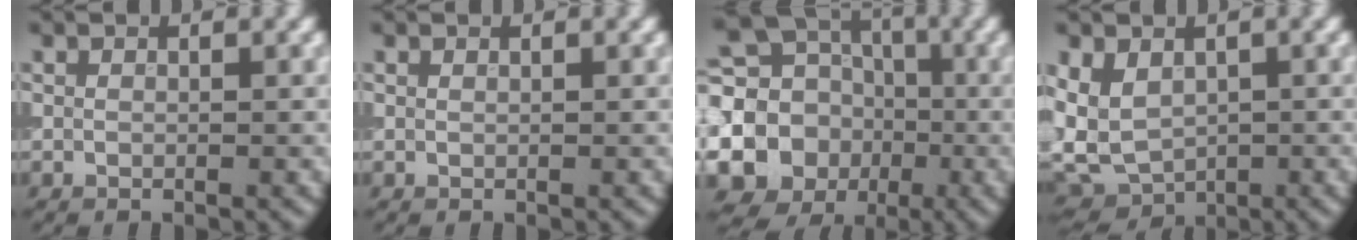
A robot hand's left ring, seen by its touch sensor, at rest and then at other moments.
{"total": 0.0}
{"total": 15.8, "force": [-2.4, 14.8, 5.2], "torque": [-0.124, -0.016, -0.068]}
{"total": 5.2, "force": [0.1, 3.9, 3.4], "torque": [-0.074, -0.004, -0.002]}